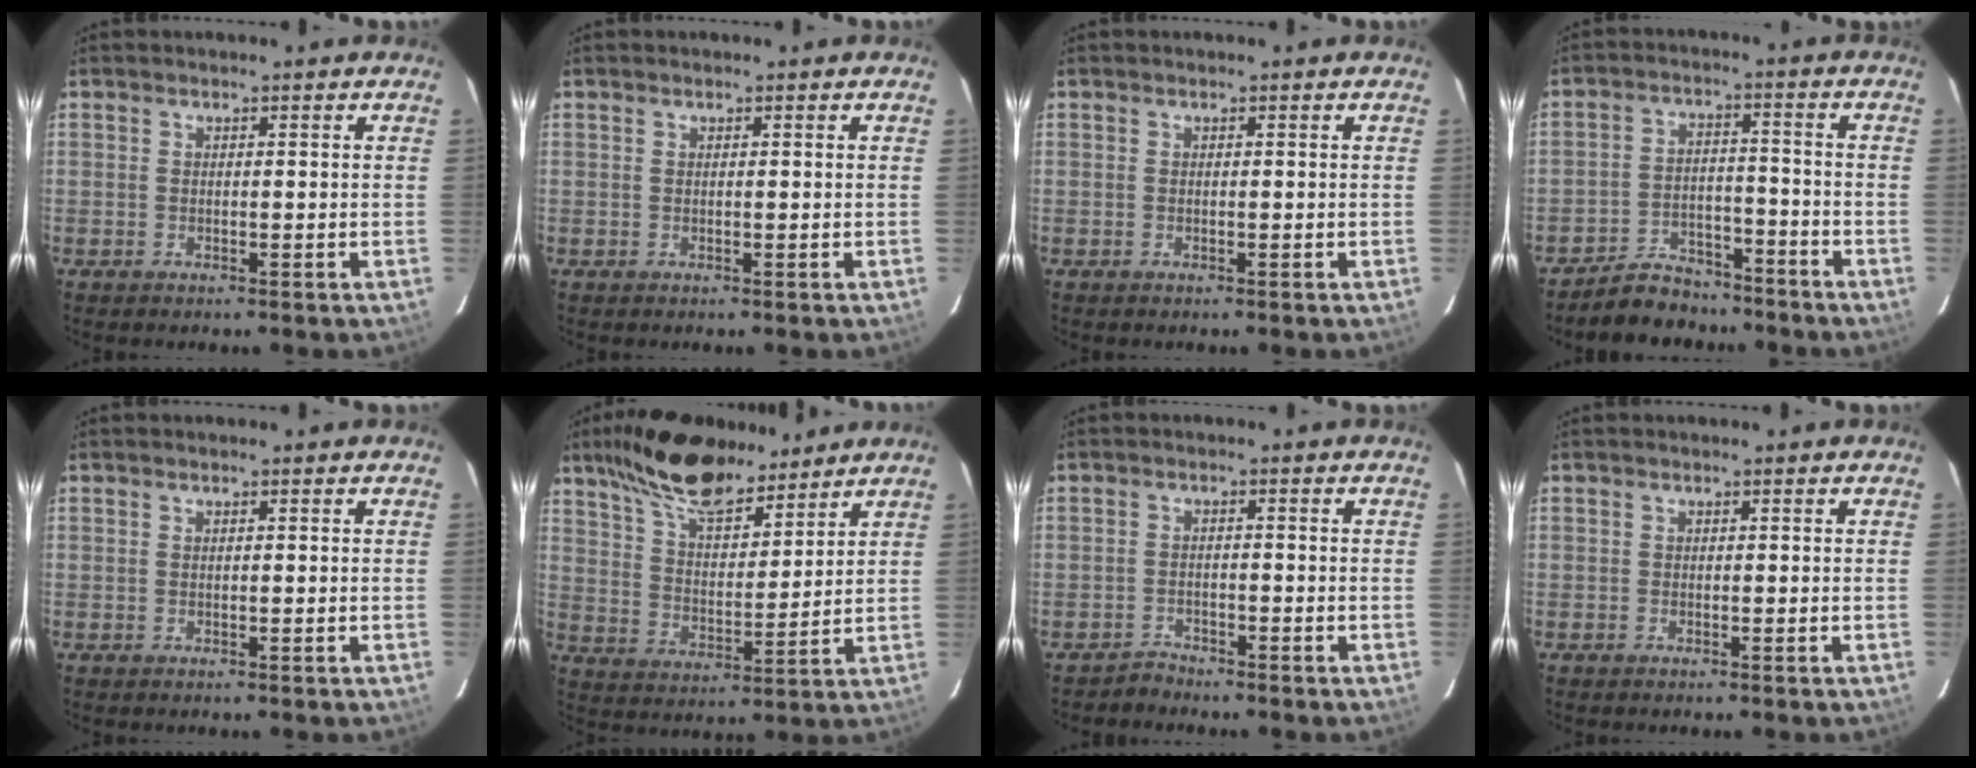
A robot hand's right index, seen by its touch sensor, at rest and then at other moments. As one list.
[{"total": 0.0}, {"total": 0.0}, {"total": 9.1, "force": [-8.0, 4.0, 1.9], "torque": [-0.061, 0.014, -0.116]}, {"total": 0.0}, {"total": 17.5, "force": [13.1, 6.5, 9.7], "torque": [-0.176, 0.030, 0.235]}, {"total": 1.9, "force": [-1.8, 0.5, -0.4], "torque": [0.005, 0.005, -0.034]}, {"total": 0.0}]